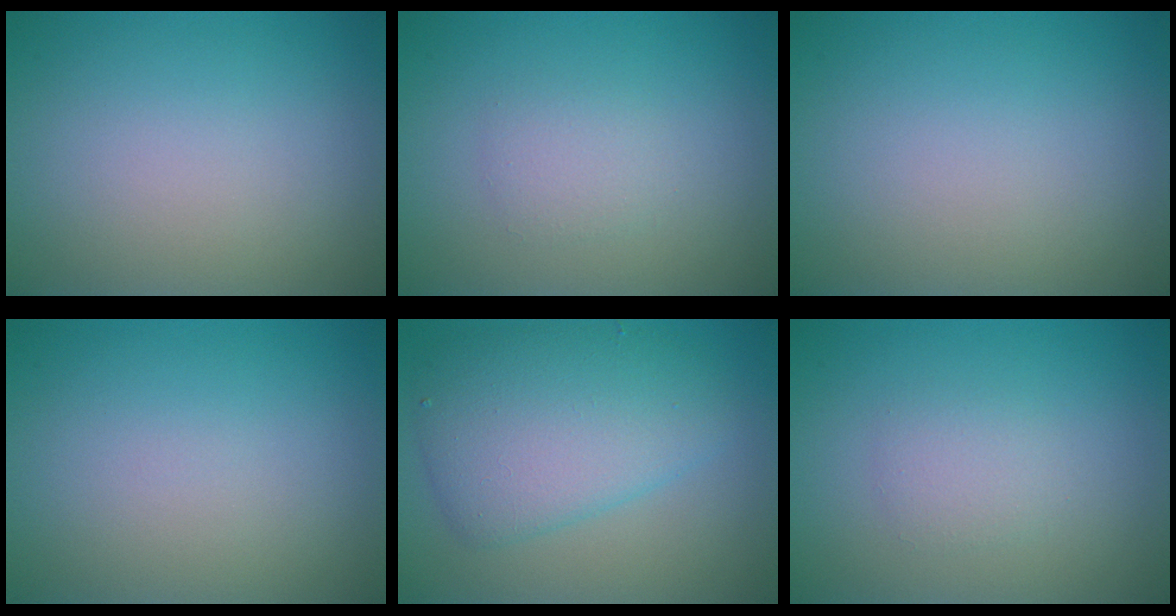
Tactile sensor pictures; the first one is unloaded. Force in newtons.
{"total": 1.5, "press": 1.5, "slide": 0.1}
{"total": 0.0}
{"total": 0.0}
{"total": 6.3, "press": 6.3, "slide": 0.1}
{"total": 1.5, "press": 1.5, "slide": 0.1}